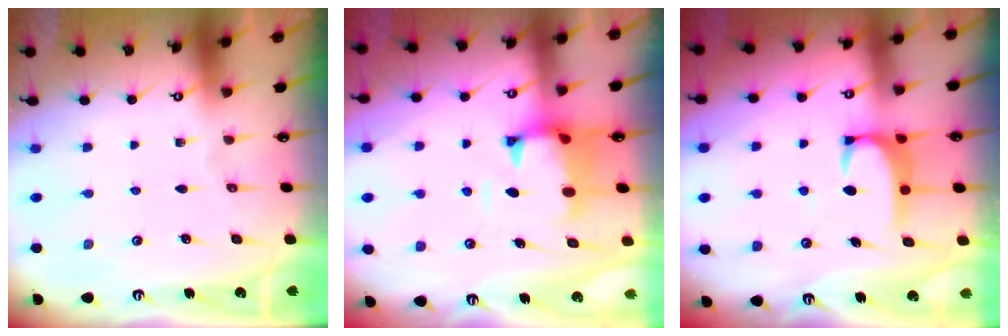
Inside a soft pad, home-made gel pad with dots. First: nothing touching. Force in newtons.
{"total": 1.2, "press": 0.3, "slide": 1.1}
{"total": 2.9, "press": 2.9, "slide": 0.3}